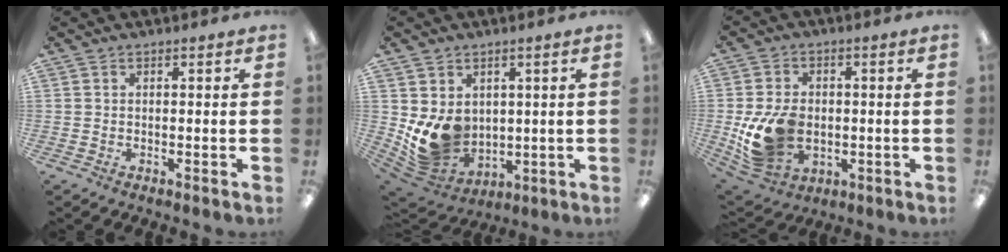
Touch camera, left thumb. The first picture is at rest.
{"total": 10.6, "force": [1.3, 9.2, 5.1], "torque": [-0.106, -0.025, 0.033]}
{"total": 13.7, "force": [-2.2, 10.0, 9.1], "torque": [-0.193, 0.005, -0.037]}